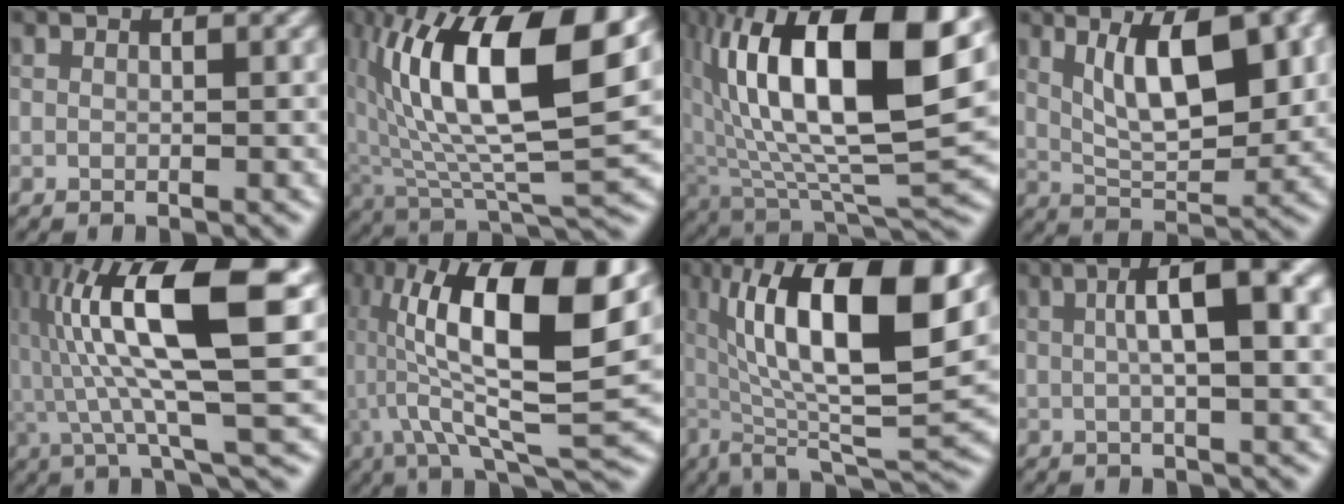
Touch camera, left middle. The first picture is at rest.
{"total": 13.6, "force": [2.9, 5.1, 12.2], "torque": [-0.230, 0.010, 0.064]}
{"total": 17.0, "force": [3.4, 7.1, 15.1], "torque": [-0.281, 0.023, 0.068]}
{"total": 7.6, "force": [1.6, 2.9, 6.9], "torque": [-0.118, -0.003, 0.041]}
{"total": 14.2, "force": [1.6, 3.7, 13.6], "torque": [-0.259, 0.020, 0.036]}
{"total": 13.8, "force": [1.7, 4.3, 13.0], "torque": [-0.239, 0.009, 0.038]}
{"total": 14.4, "force": [3.1, 4.2, 13.4], "torque": [-0.223, 0.010, 0.055]}
{"total": 6.8, "force": [1.1, 1.5, 6.5], "torque": [-0.101, 0.017, 0.024]}